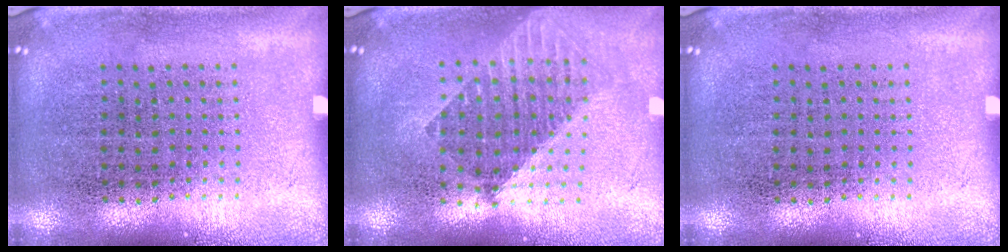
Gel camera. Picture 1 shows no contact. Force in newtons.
{"total": 1.6, "press": 1.4, "slide": 0.9}
{"total": 0.0}